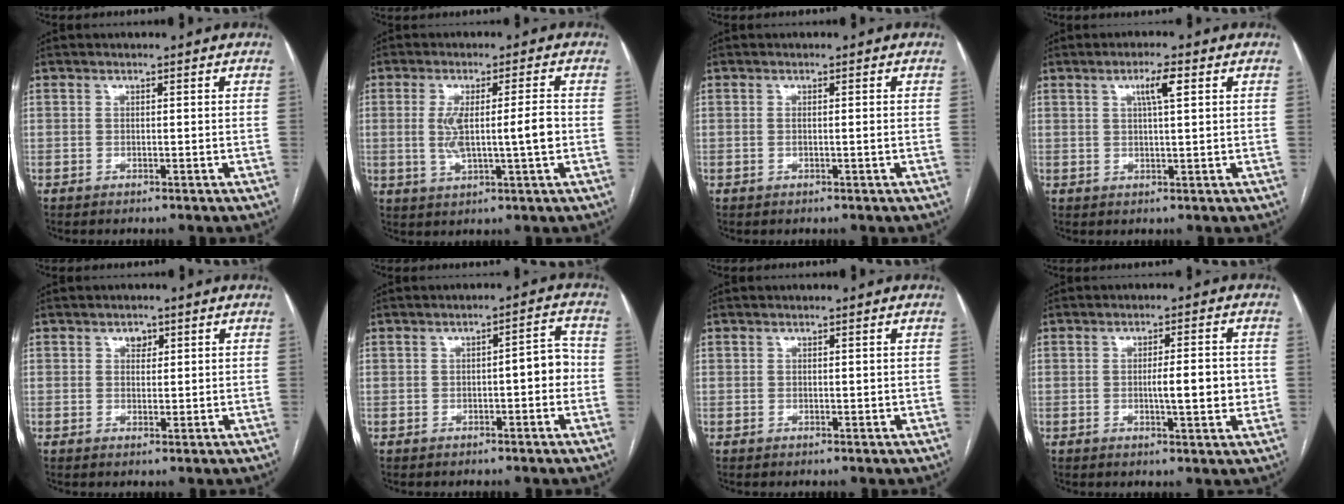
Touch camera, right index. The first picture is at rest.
{"total": 7.4, "force": [-0.4, 0.7, 7.4], "torque": [-0.141, 0.003, -0.003]}
{"total": 0.8, "force": [-0.2, -0.1, 0.8], "torque": [-0.019, -0.001, -0.001]}
{"total": 3.6, "force": [1.4, 0.2, 3.3], "torque": [-0.058, 0.004, 0.024]}
{"total": 1.8, "force": [0.8, 1.4, 0.9], "torque": [-0.007, -0.002, 0.012]}
{"total": 4.2, "force": [-0.7, 1.2, 4.0], "torque": [-0.047, 0.022, -0.010]}
{"total": 0.0}
{"total": 6.2, "force": [-0.5, 1.0, 6.1], "torque": [-0.094, -0.001, -0.007]}